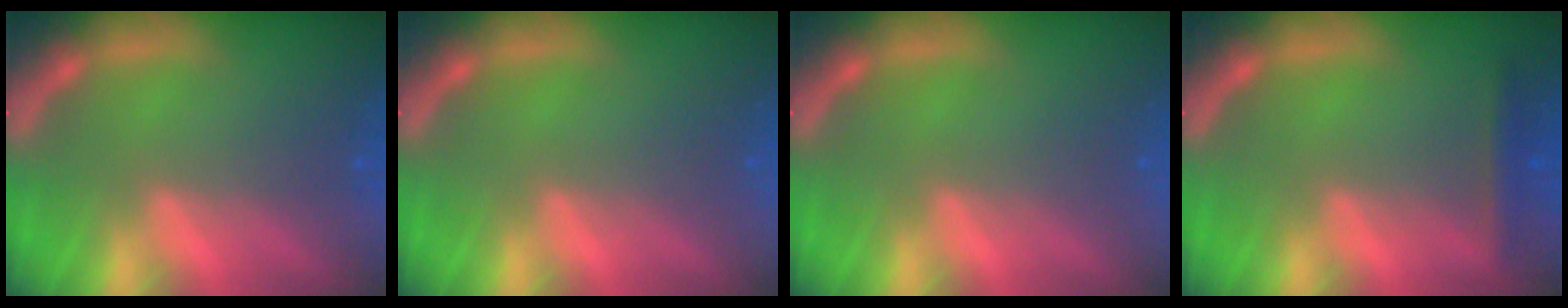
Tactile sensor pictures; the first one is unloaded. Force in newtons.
{"total": 0.0}
{"total": 0.0}
{"total": 1.9}